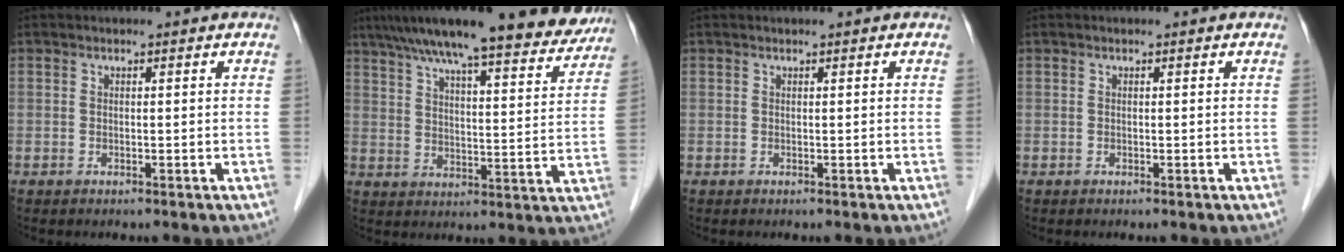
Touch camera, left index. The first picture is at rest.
{"total": 22.6, "force": [18.8, 3.6, 12.0], "torque": [-0.180, 0.023, 0.250]}
{"total": 0.0}
{"total": 0.0}